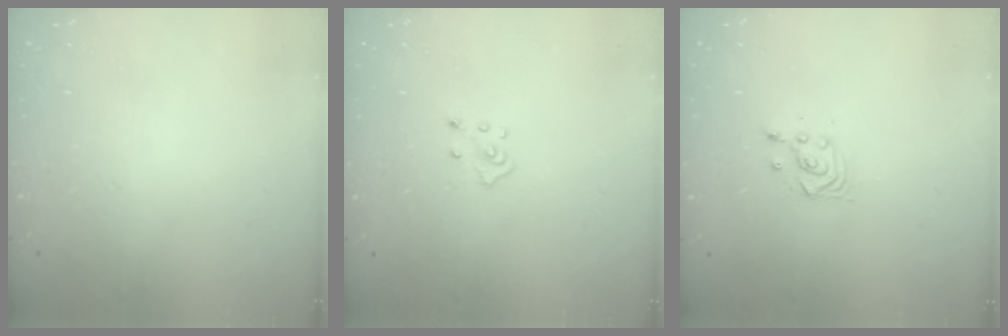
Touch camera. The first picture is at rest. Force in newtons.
{"total": 2.7, "press": 2.7, "slide": 0.2}
{"total": 3.3, "press": 3.2, "slide": 0.4}